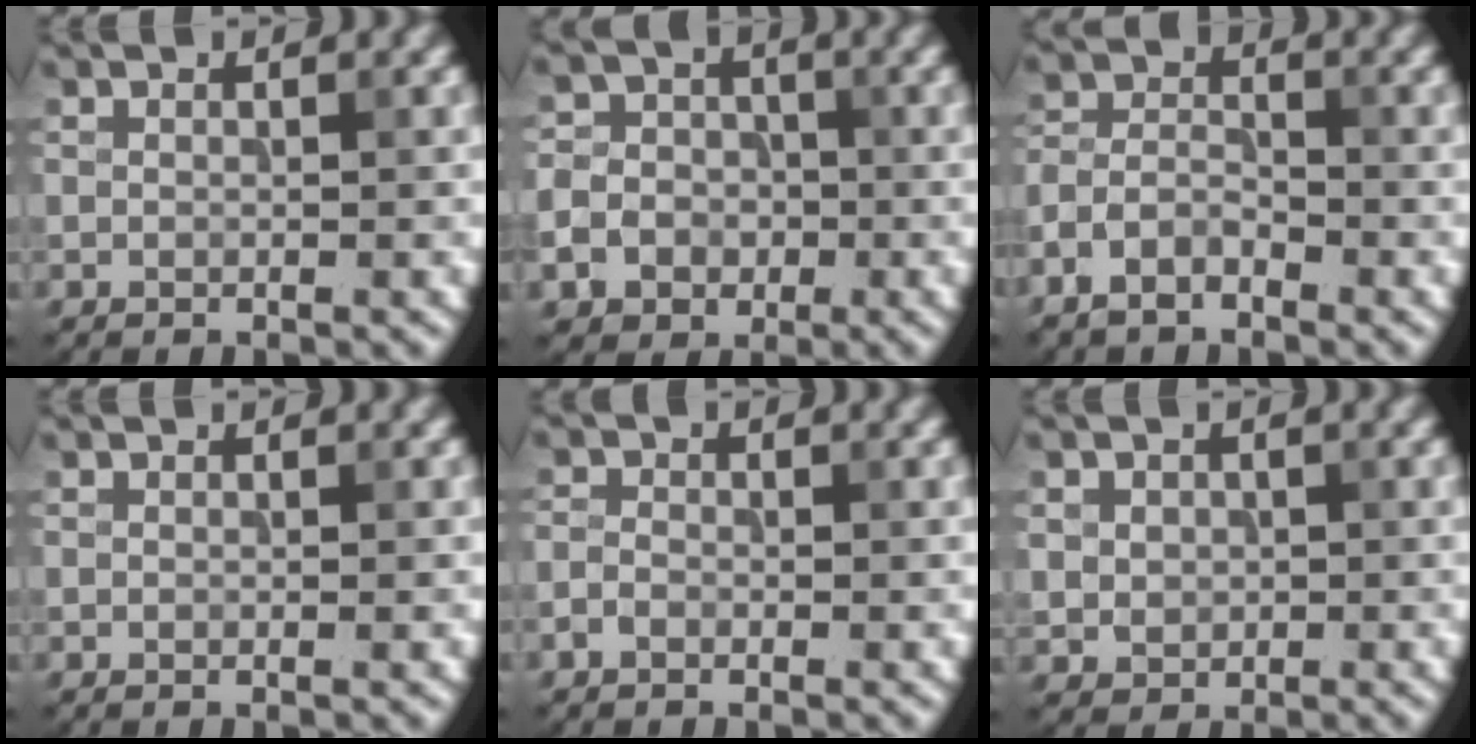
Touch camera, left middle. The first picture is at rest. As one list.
[{"total": 9.4, "force": [-3.9, 8.3, 2.4], "torque": [-0.053, -0.029, -0.093]}, {"total": 3.4, "force": [-2.4, 1.6, 1.8], "torque": [-0.034, 0.005, -0.057]}, {"total": 0.0}, {"total": 1.2, "force": [-0.7, 0.8, 0.5], "torque": [-0.010, 0.002, -0.019]}, {"total": 2.0, "force": [0.2, 1.9, 0.7], "torque": [-0.017, -0.006, 0.013]}]